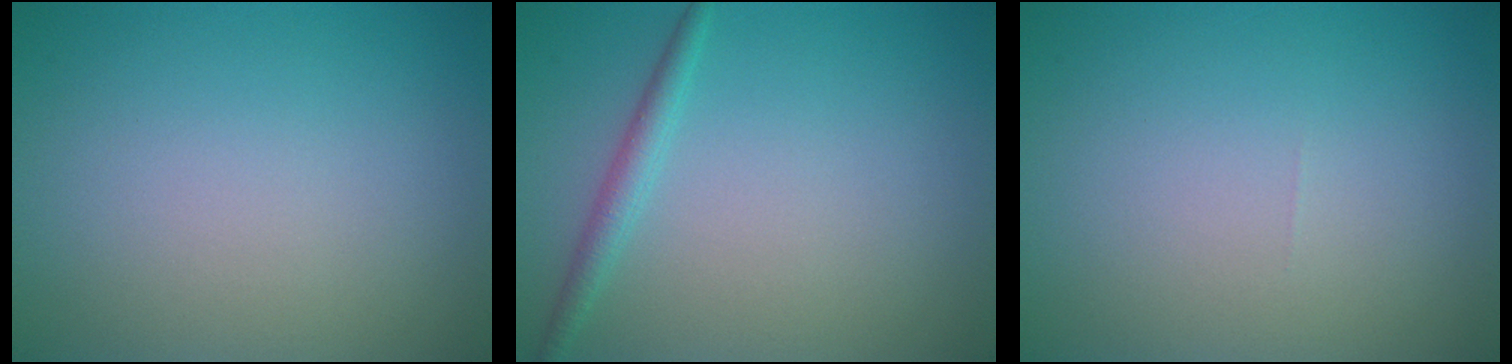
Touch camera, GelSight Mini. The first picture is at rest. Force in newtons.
{"total": 1.7, "press": 1.7, "slide": 0.0}
{"total": 0.0}